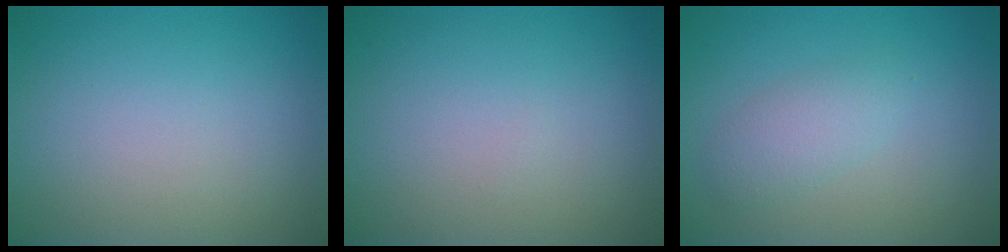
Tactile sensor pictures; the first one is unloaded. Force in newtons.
{"total": 0.0}
{"total": 2.4, "press": 2.4, "slide": 0.2}